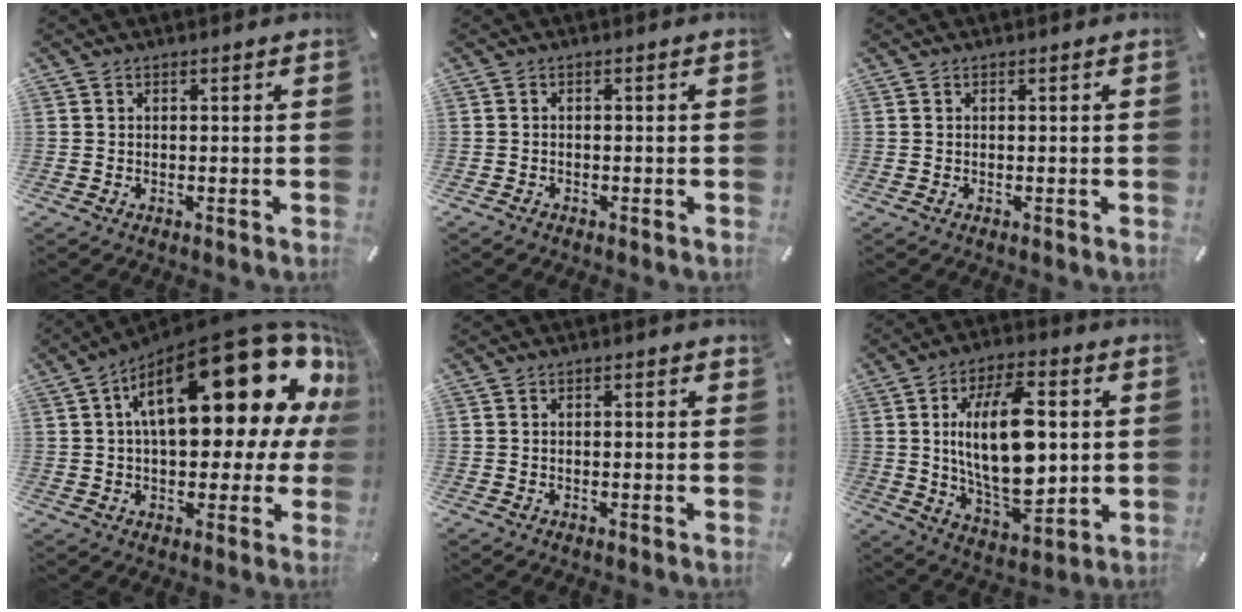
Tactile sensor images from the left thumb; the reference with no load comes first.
{"total": 0.7, "force": [-0.6, 0.3, 0.2], "torque": [-0.004, 0.002, -0.014]}
{"total": 0.0}
{"total": 27.8, "force": [10.4, 11.7, 22.9], "torque": [-0.344, -0.073, 0.170]}
{"total": 0.7, "force": [0.2, 0.3, 0.6], "torque": [-0.003, -0.001, 0.001]}
{"total": 20.1, "force": [2.6, 10.3, 17.1], "torque": [-0.317, -0.011, 0.038]}